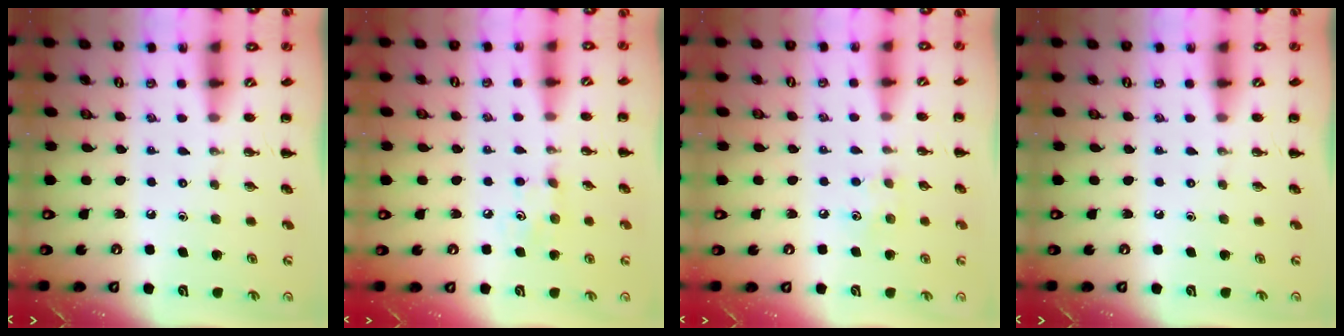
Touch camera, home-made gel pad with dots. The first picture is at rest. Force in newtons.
{"total": 6.6, "press": 6.3, "slide": 1.8}
{"total": 5.7, "press": 5.6, "slide": 1.5}
{"total": 0.0}